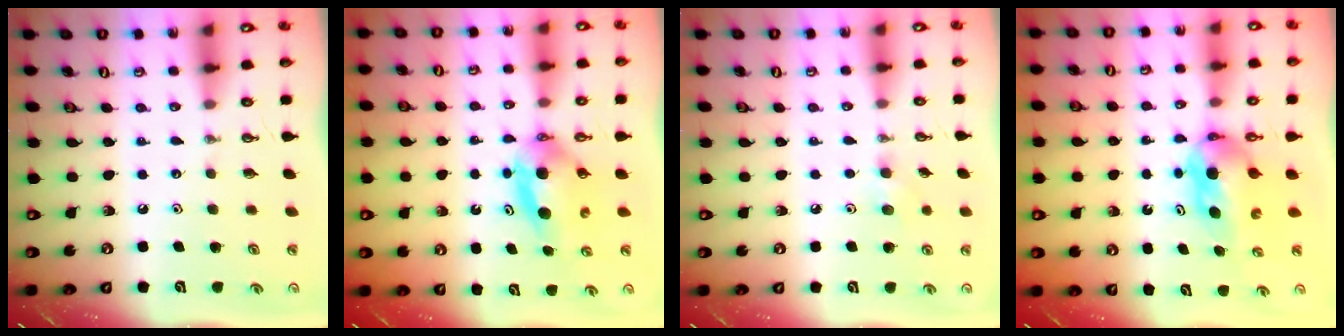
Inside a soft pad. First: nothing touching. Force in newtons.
{"total": 6.5, "press": 6.0, "slide": 2.5}
{"total": 6.1, "press": 6.0, "slide": 1.3}
{"total": 6.9, "press": 4.3, "slide": 5.4}